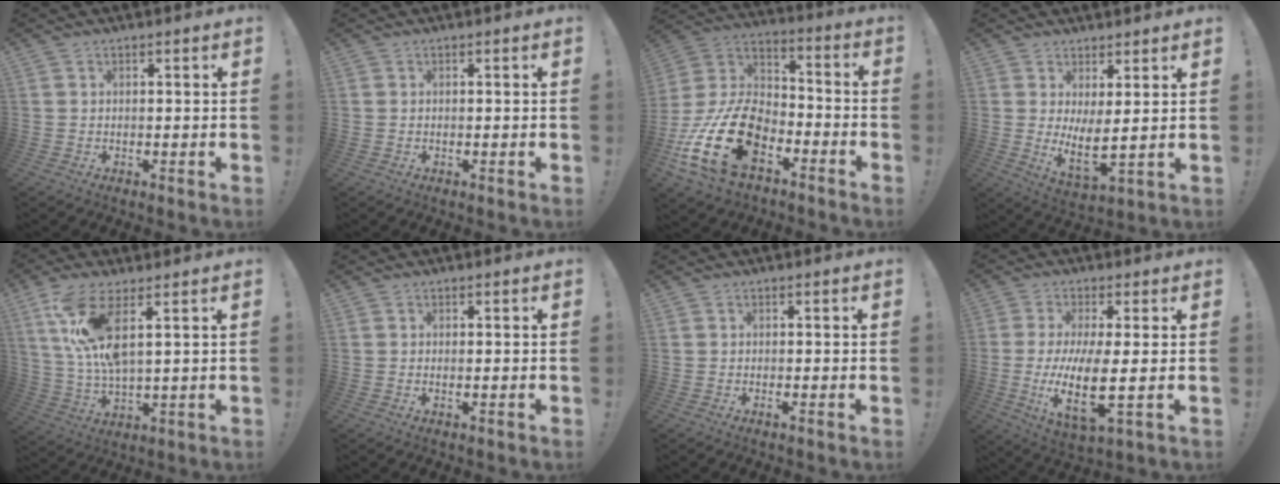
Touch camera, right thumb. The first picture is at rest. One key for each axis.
{"total": 0.6, "fx": -0.1, "fy": -0.3, "fz": 0.5, "tx": -0.007, "ty": -0.002, "tz": -0.002}
{"total": 24.2, "fx": -10.3, "fy": 14.4, "fz": 16.5, "tx": -0.326, "ty": 0.062, "tz": -0.166}
{"total": 7.0, "fx": 2.9, "fy": 1.4, "fz": 6.2, "tx": -0.097, "ty": -0.037, "tz": 0.055}
{"total": 13.6, "fx": 6.0, "fy": 3.9, "fz": 11.6, "tx": -0.234, "ty": -0.026, "tz": 0.102}
{"total": 0.6, "fx": 0.2, "fy": -0.1, "fz": 0.5, "tx": -0.009, "ty": -0.001, "tz": 0.004}
{"total": 1.0, "fx": -0.1, "fy": -0.3, "fz": 0.9, "tx": -0.014, "ty": -0.004, "tz": -0.002}
{"total": 13.2, "fx": -1.1, "fy": 3.4, "fz": 12.7, "tx": -0.256, "ty": -0.017, "tz": -0.012}